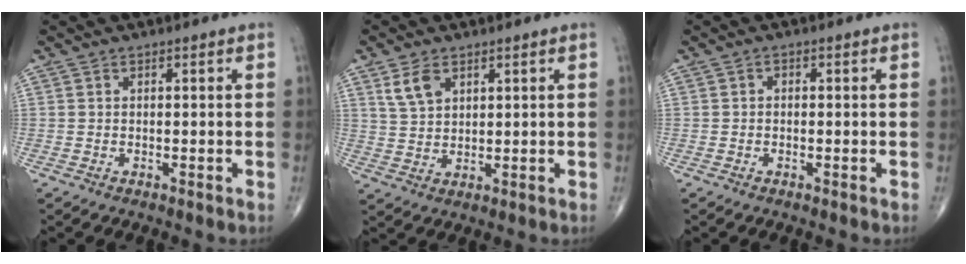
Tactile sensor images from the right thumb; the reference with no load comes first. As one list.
[{"total": 5.1, "force": [2.7, 3.1, 3.0], "torque": [-0.049, -0.009, 0.058]}, {"total": 0.8, "force": [-0.1, 0.6, 0.5], "torque": [-0.001, 0.003, -0.008]}]